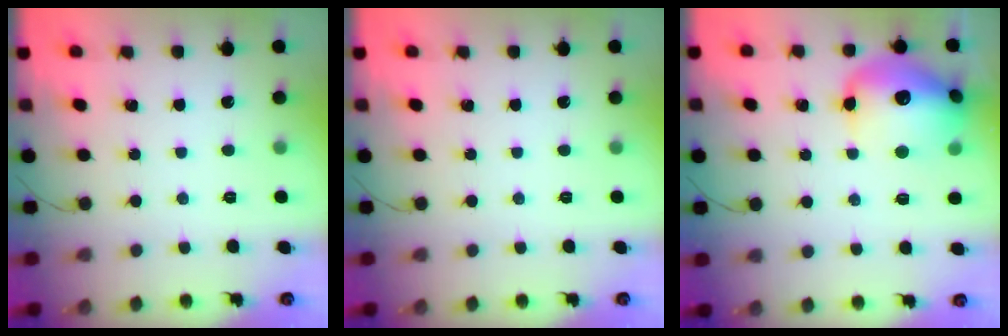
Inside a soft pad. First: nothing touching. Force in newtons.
{"total": 0.0}
{"total": 18.0, "press": 17.9, "slide": 2.2}